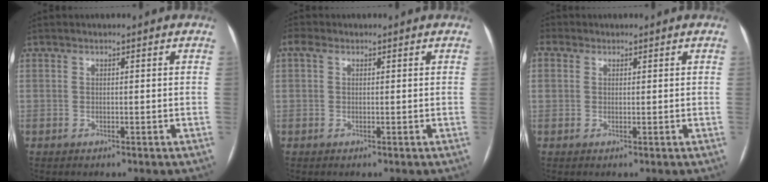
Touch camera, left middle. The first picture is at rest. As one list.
[{"total": 1.9, "force": [-1.0, -1.6, -0.4], "torque": [0.016, 0.002, -0.020]}, {"total": 0.7, "force": [-0.6, -0.1, -0.3], "torque": [0.017, -0.002, -0.011]}]